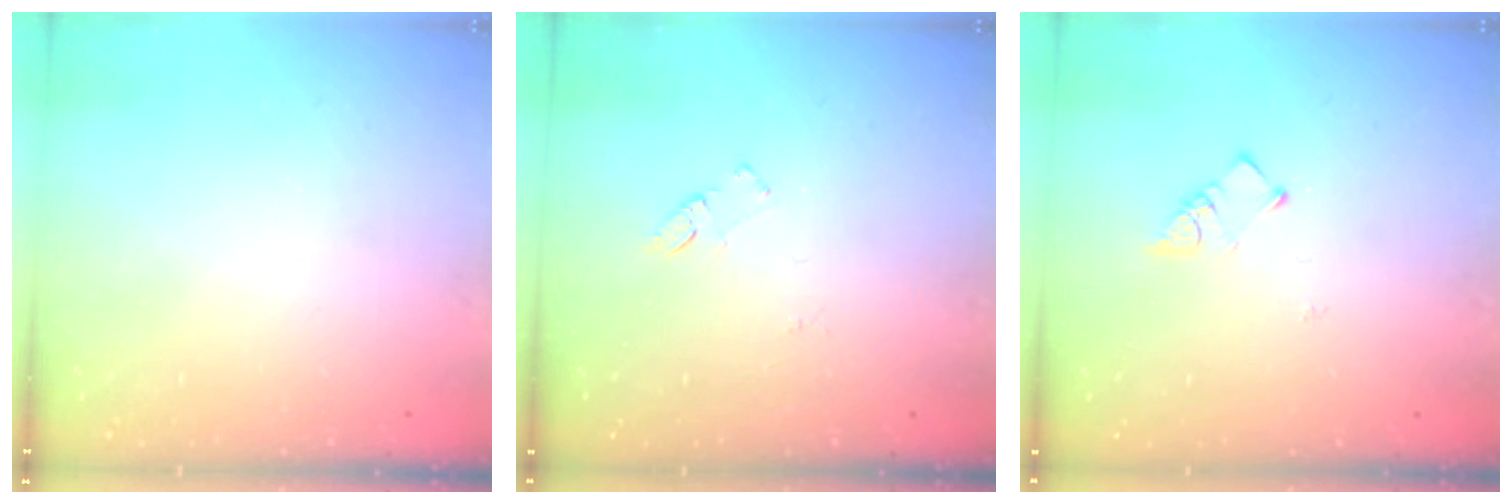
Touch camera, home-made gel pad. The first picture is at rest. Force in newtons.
{"total": 6.2, "press": 6.2, "slide": 0.5}
{"total": 3.4, "press": 3.3, "slide": 0.5}